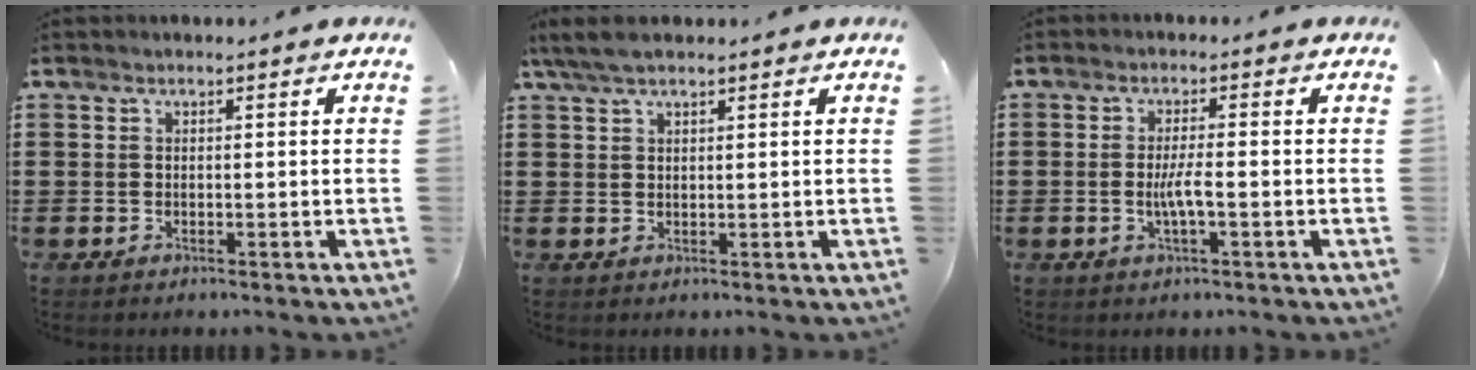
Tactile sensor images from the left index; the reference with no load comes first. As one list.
[{"total": 3.5, "force": [2.4, 0.8, 2.4], "torque": [-0.052, 0.005, 0.045]}, {"total": 3.5, "force": [-0.8, 0.4, 3.4], "torque": [-0.067, -0.004, -0.017]}]